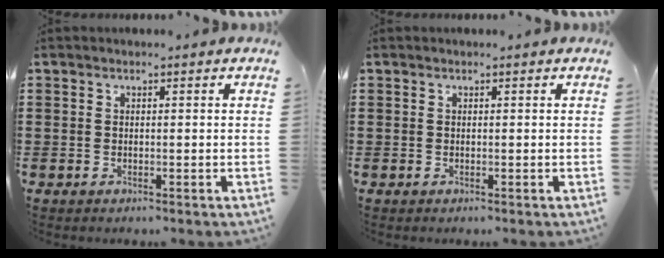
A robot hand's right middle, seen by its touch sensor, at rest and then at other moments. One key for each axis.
{"total": 0.0}